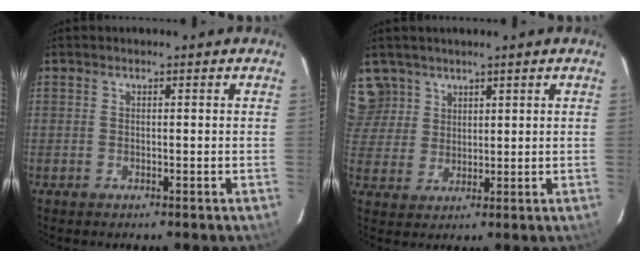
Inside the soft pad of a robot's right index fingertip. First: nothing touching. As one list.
[{"total": 7.5, "force": [5.0, 5.6, 0.8], "torque": [-0.016, 0.026, 0.108]}]